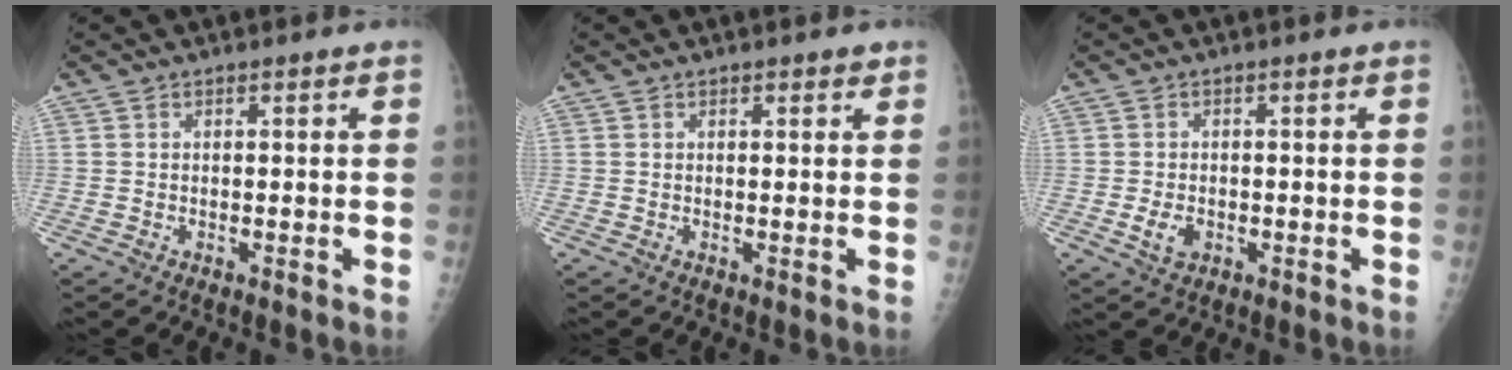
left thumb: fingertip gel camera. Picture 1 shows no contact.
{"total": 1.0, "force": [0.7, 0.6, 0.4], "torque": [0.004, -0.004, 0.006]}
{"total": 3.4, "force": [-0.8, 2.4, 2.2], "torque": [-0.038, 0.000, -0.010]}